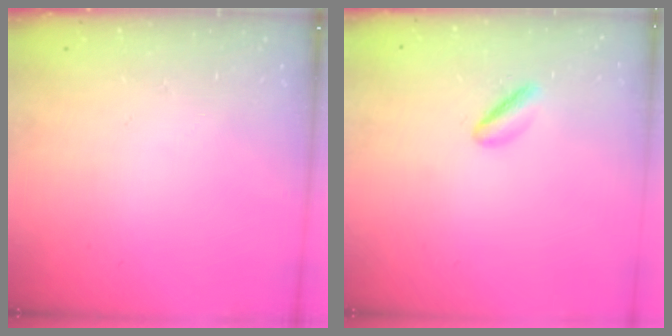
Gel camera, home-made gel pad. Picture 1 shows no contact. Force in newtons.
{"total": 2.9, "press": 2.7, "slide": 0.9}